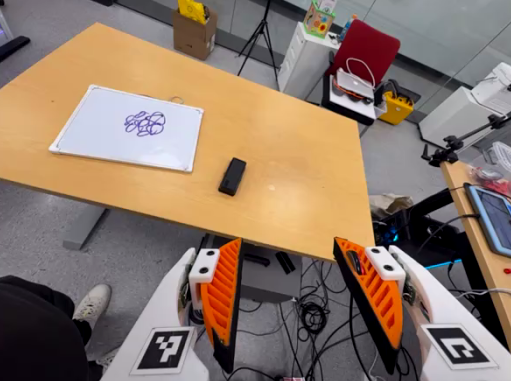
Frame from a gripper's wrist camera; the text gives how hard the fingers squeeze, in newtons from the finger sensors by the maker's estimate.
{"total": 0.0}